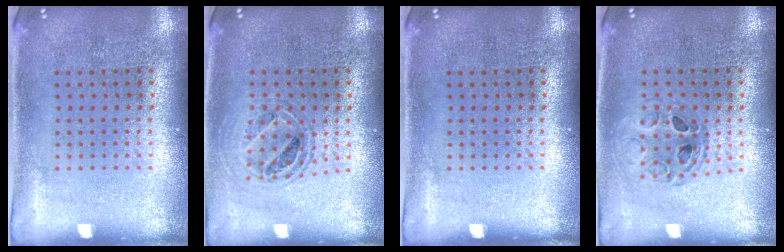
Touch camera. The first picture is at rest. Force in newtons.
{"total": 0.8, "press": 0.8, "slide": 0.1}
{"total": 0.0}
{"total": 0.8, "press": 0.8, "slide": 0.1}